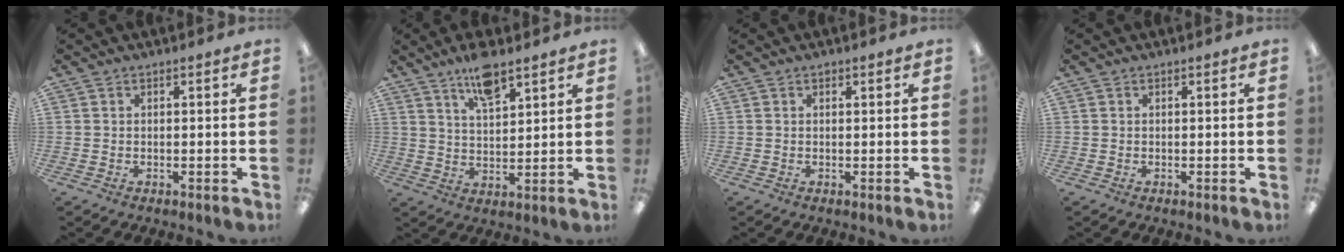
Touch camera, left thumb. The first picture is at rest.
{"total": 8.3, "force": [6.4, 2.5, 4.6], "torque": [-0.083, -0.030, 0.113]}
{"total": 0.6, "force": [0.4, 0.3, 0.2], "torque": [0.002, 0.000, 0.005]}
{"total": 0.0}